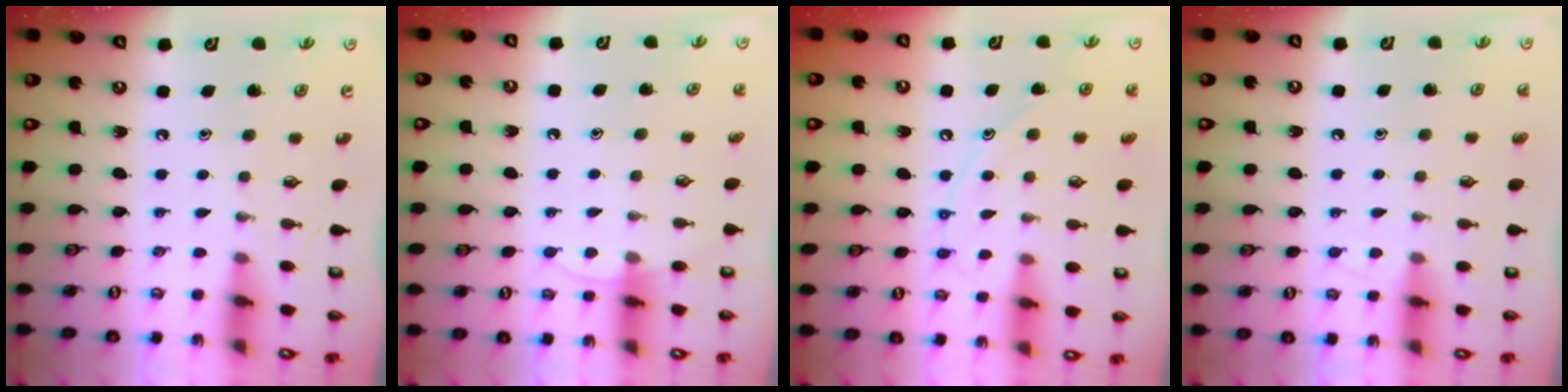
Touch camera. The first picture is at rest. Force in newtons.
{"total": 4.8, "press": 4.8, "slide": 0.6}
{"total": 9.0, "press": 9.0, "slide": 0.8}
{"total": 4.4, "press": 4.4, "slide": 0.5}